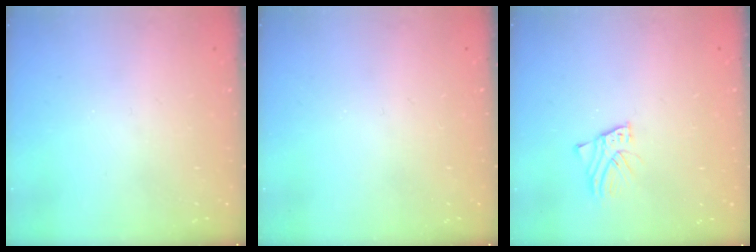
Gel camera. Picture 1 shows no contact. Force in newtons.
{"total": 0.0}
{"total": 2.7, "press": 2.7, "slide": 0.1}